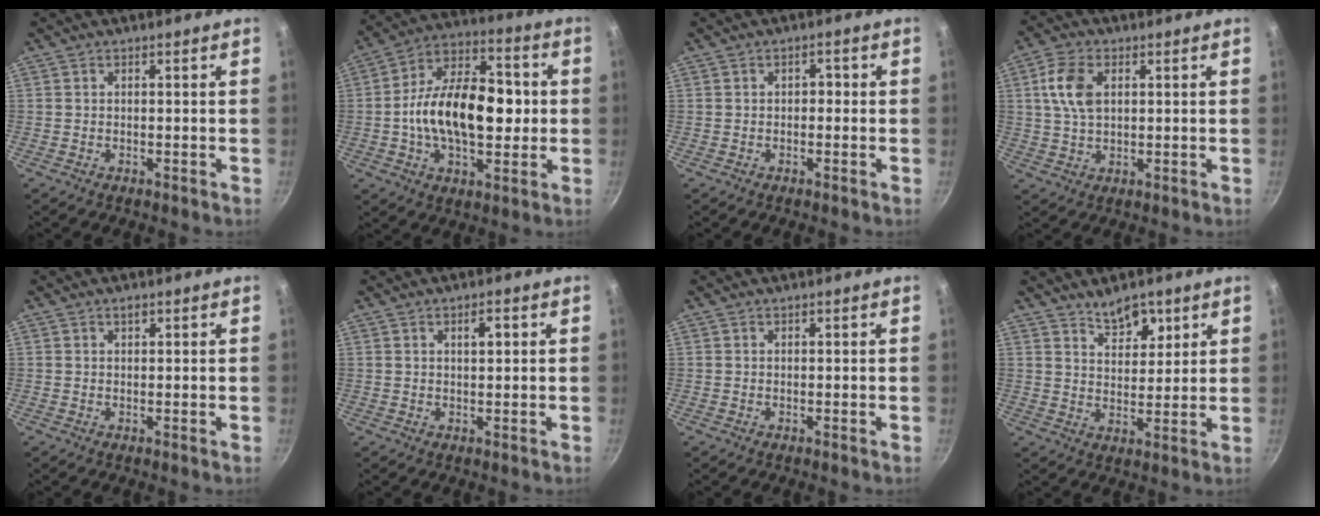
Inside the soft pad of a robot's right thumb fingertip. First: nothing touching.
{"total": 20.3, "force": [-0.5, 12.0, 16.4], "torque": [-0.235, 0.033, -0.022]}
{"total": 1.7, "force": [-0.1, 1.2, 1.2], "torque": [-0.007, 0.008, -0.003]}
{"total": 7.8, "force": [2.0, 4.8, 5.8], "torque": [-0.108, 0.005, 0.037]}
{"total": 1.1, "force": [0.6, 0.5, 0.7], "torque": [-0.008, -0.003, 0.008]}
{"total": 2.7, "force": [1.0, 1.1, 2.3], "torque": [-0.025, 0.004, 0.017]}
{"total": 0.0}
{"total": 7.0, "force": [4.6, 3.6, 3.8], "torque": [-0.035, -0.036, 0.074]}